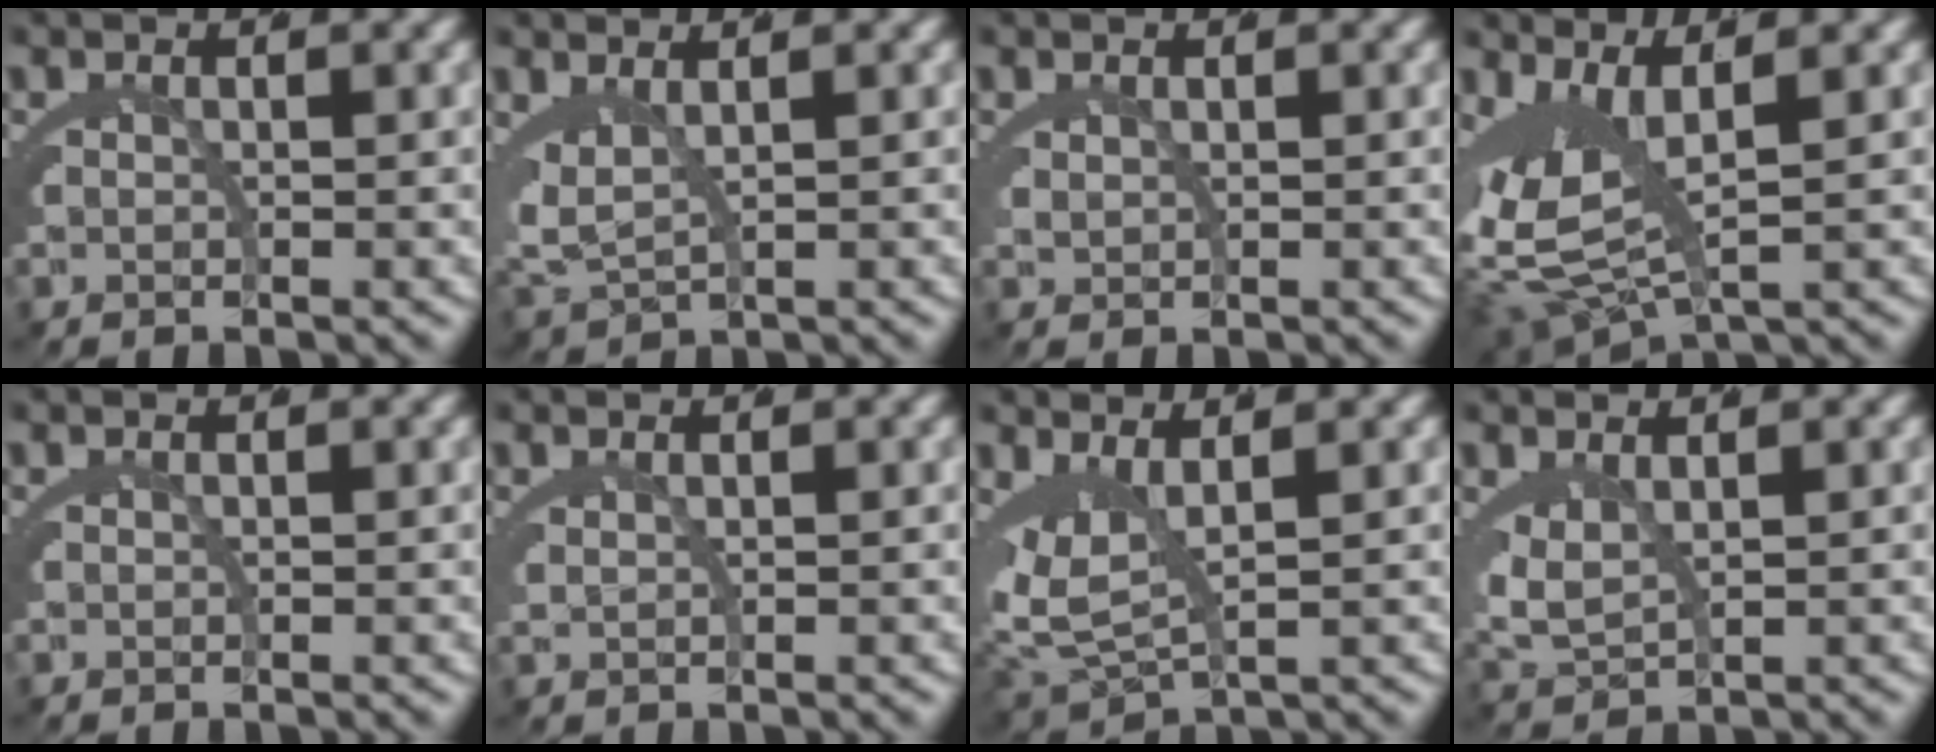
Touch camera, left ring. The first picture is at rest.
{"total": 3.9, "force": [0.9, 2.8, 2.6], "torque": [-0.086, -0.027, 0.033]}
{"total": 1.0, "force": [0.9, -0.3, 0.4], "torque": [-0.007, -0.004, 0.025]}
{"total": 9.1, "force": [0.8, 6.0, 6.8], "torque": [-0.158, -0.022, 0.021]}
{"total": 0.0}
{"total": 1.1, "force": [0.8, -0.4, 0.5], "torque": [-0.007, -0.003, 0.024]}
{"total": 5.6, "force": [0.9, 3.7, 4.2], "torque": [-0.105, -0.022, 0.030]}
{"total": 2.9, "force": [0.9, 1.8, 2.1], "torque": [-0.072, -0.024, 0.036]}